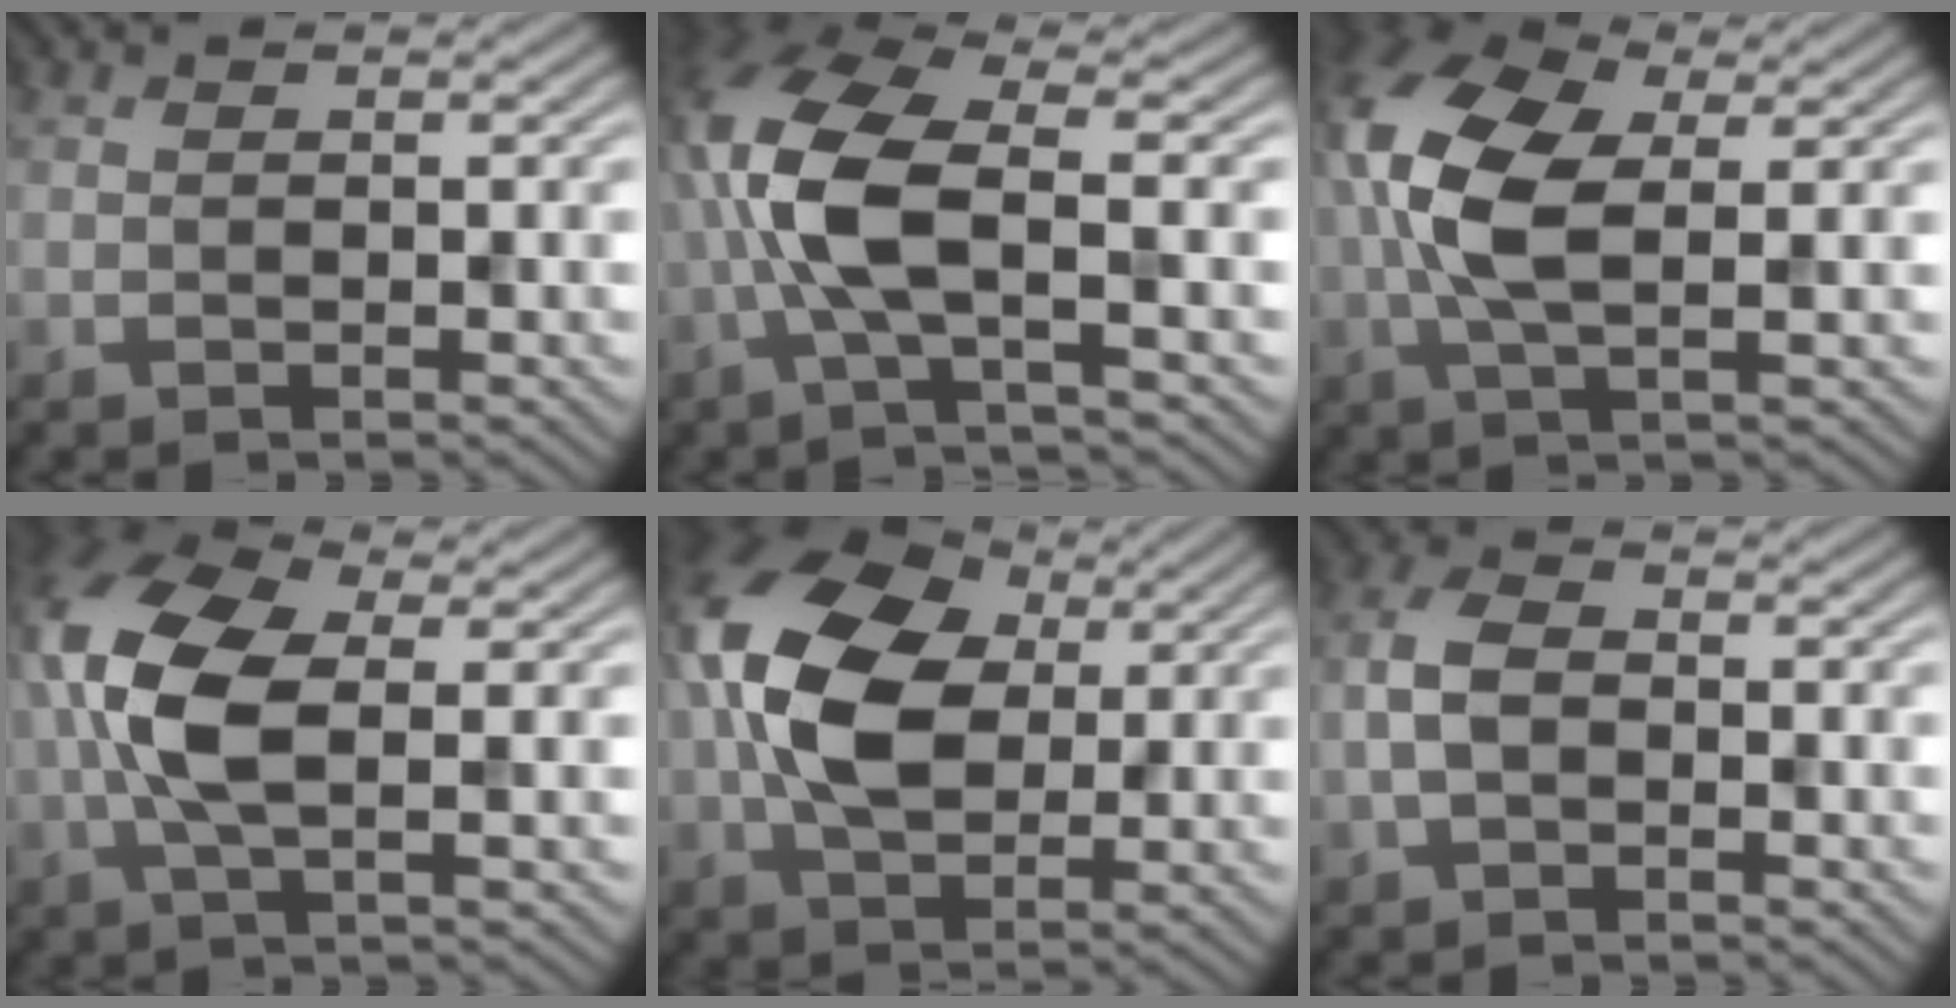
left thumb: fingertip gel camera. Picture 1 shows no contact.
{"total": 9.4, "force": [-1.4, 3.2, 8.7], "torque": [-0.202, 0.013, -0.036]}
{"total": 10.6, "force": [0.8, 5.2, 9.2], "torque": [-0.224, 0.015, 0.004]}
{"total": 9.8, "force": [0.0, 4.4, 8.7], "torque": [-0.202, 0.016, -0.012]}
{"total": 14.0, "force": [2.4, 8.8, 10.6], "torque": [-0.252, 0.022, 0.033]}
{"total": 3.8, "force": [-0.9, 2.3, 2.9], "torque": [-0.071, 0.010, -0.028]}